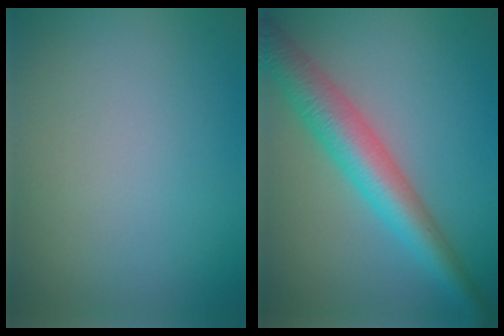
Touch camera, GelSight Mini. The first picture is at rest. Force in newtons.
{"total": 5.9, "press": 5.9, "slide": 0.1}